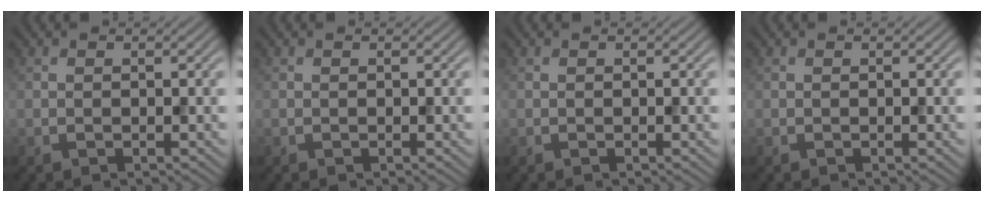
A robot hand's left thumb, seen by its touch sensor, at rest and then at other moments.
{"total": 0.0}
{"total": 0.0}
{"total": 0.0}